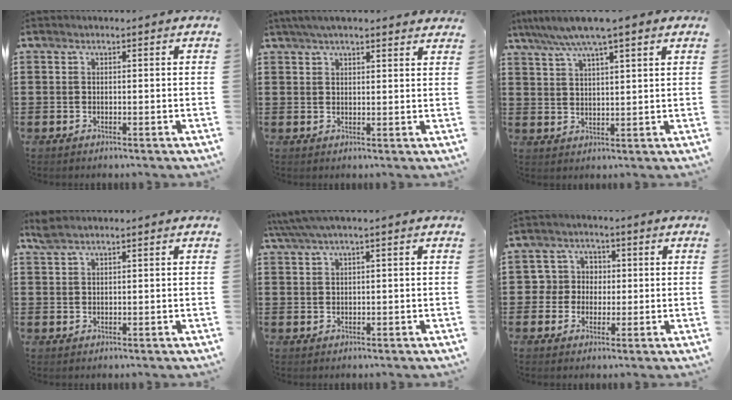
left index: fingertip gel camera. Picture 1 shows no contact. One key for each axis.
{"total": 3.5, "fx": 3.0, "fy": 0.5, "fz": 1.8, "tx": -0.041, "ty": 0.005, "tz": 0.056}
{"total": 6.6, "fx": 5.1, "fy": 0.2, "fz": 4.2, "tx": -0.094, "ty": -0.012, "tz": 0.089}
{"total": 1.8, "fx": 1.4, "fy": 0.3, "fz": 1.1, "tx": -0.025, "ty": 0.001, "tz": 0.027}
{"total": 2.0, "fx": 0.7, "fy": 0.0, "fz": 1.9, "tx": -0.042, "ty": -0.004, "tz": 0.009}
{"total": 4.5, "fx": 0.1, "fy": 4.5, "fz": 0.7, "tx": -0.036, "ty": 0.015, "tz": -0.001}